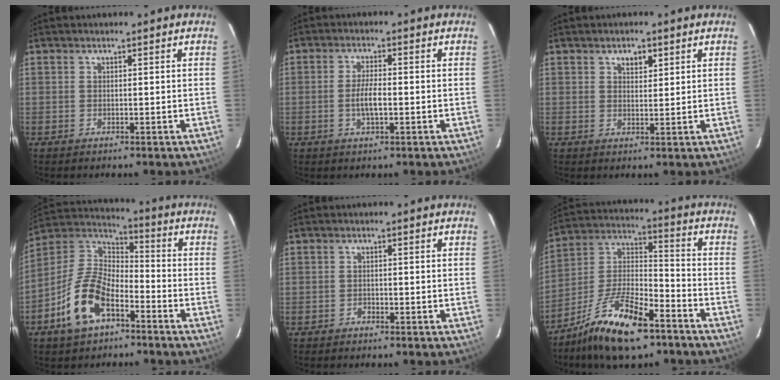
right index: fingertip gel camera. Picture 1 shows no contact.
{"total": 4.1, "force": [-1.0, 1.1, 3.8], "torque": [-0.076, -0.001, -0.016]}
{"total": 2.7, "force": [1.5, 1.5, 1.7], "torque": [-0.023, 0.004, 0.025]}
{"total": 14.4, "force": [-7.4, 7.7, 9.7], "torque": [-0.209, 0.008, -0.137]}
{"total": 0.8, "force": [-0.6, 0.4, 0.0], "torque": [0.000, 0.003, -0.011]}
{"total": 17.2, "force": [-11.1, 6.1, 11.5], "torque": [-0.235, 0.000, -0.203]}